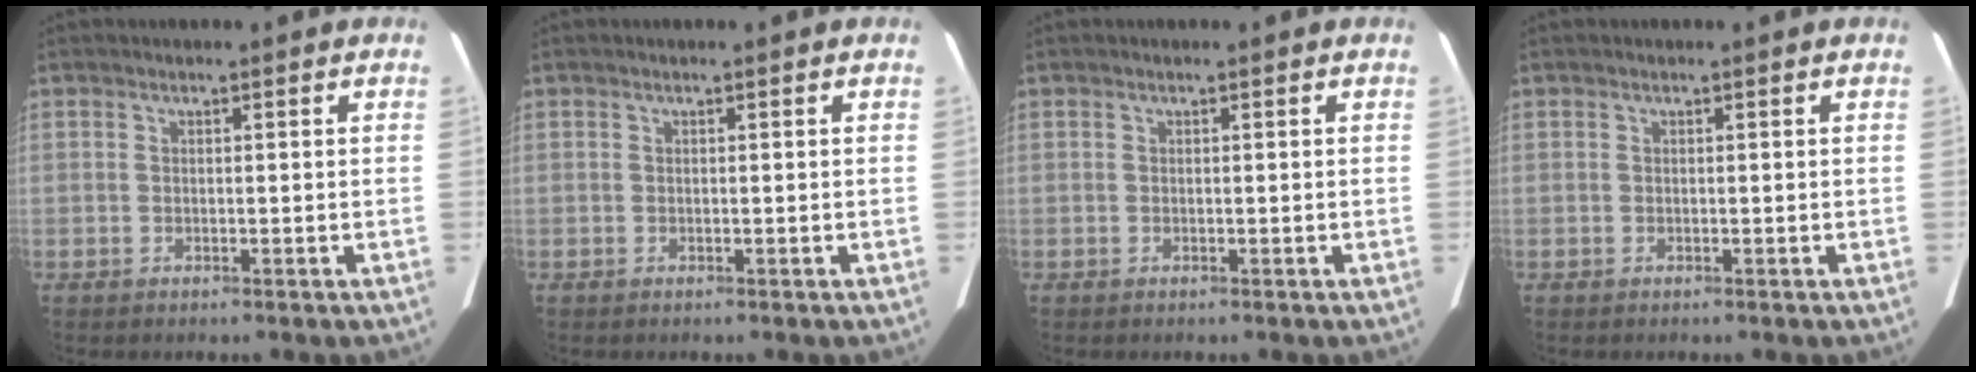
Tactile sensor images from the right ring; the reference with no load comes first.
{"total": 0.0}
{"total": 0.0}
{"total": 0.0}